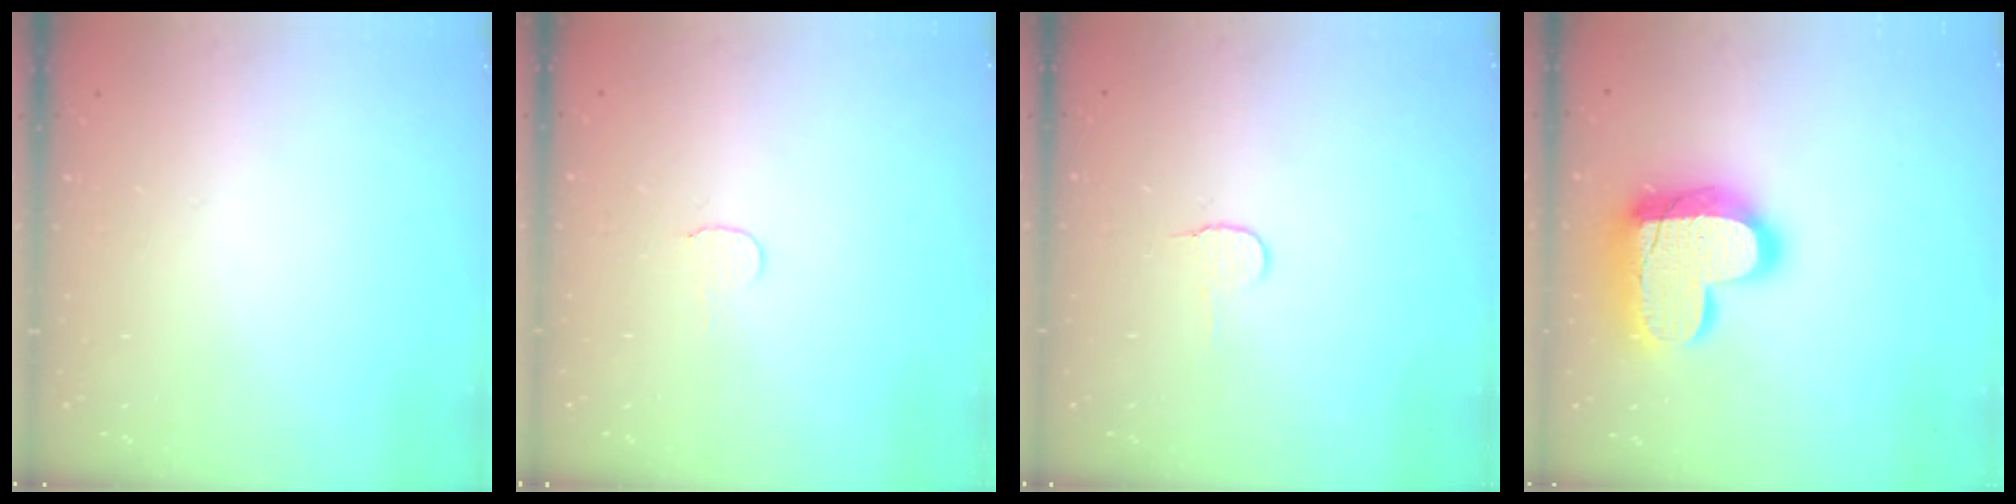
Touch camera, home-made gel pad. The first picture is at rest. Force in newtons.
{"total": 3.7, "press": 3.7, "slide": 0.3}
{"total": 4.9, "press": 4.9, "slide": 0.5}
{"total": 19.3, "press": 19.2, "slide": 1.5}